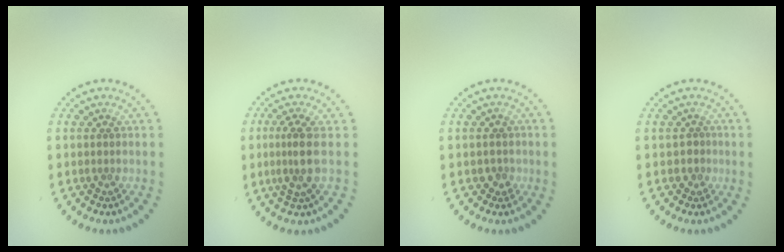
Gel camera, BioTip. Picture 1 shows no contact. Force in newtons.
{"total": 2.6, "press": 1.9, "slide": 1.7}
{"total": 0.9, "press": 0.8, "slide": 0.5}
{"total": 0.6, "press": 0.4, "slide": 0.5}